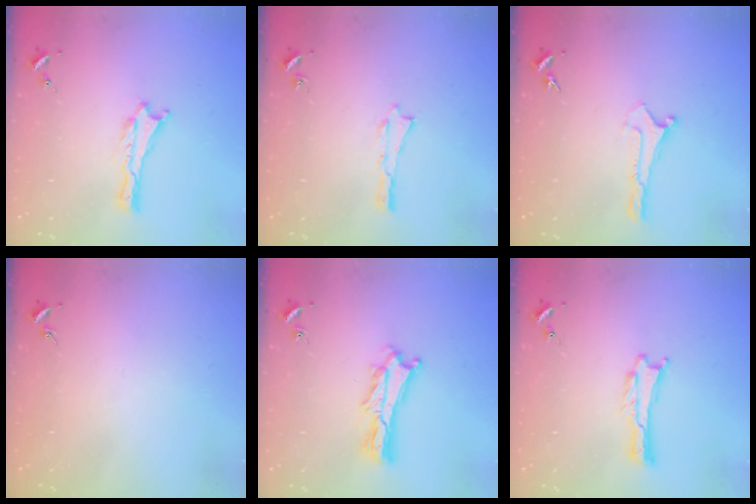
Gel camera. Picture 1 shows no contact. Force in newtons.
{"total": 0.0}
{"total": 0.0}
{"total": 0.0}
{"total": 3.4, "press": 3.4, "slide": 0.3}
{"total": 0.0}